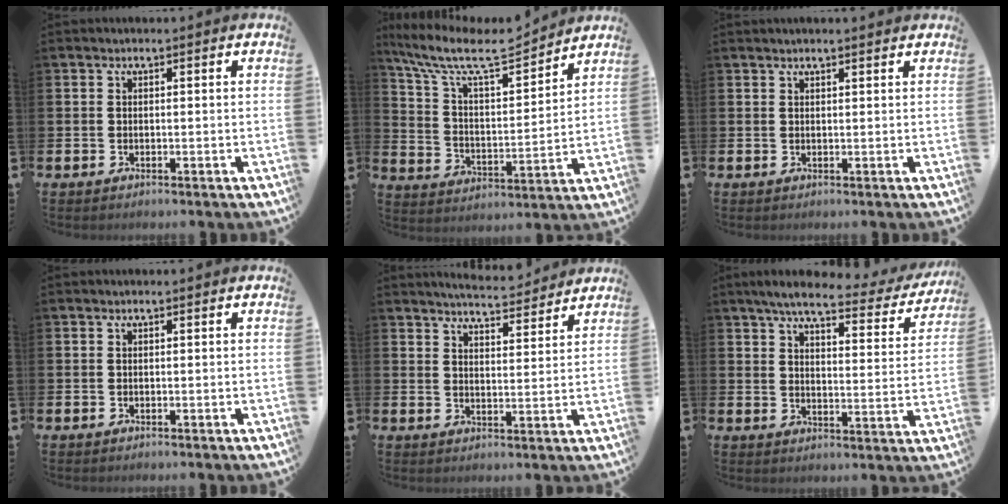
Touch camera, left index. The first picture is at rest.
{"total": 10.1, "force": [8.7, 2.4, 4.6], "torque": [-0.125, -0.053, 0.145]}
{"total": 1.0, "force": [0.9, -0.1, 0.3], "torque": [0.002, -0.003, 0.015]}
{"total": 0.0}
{"total": 5.3, "force": [5.3, 0.2, 0.4], "torque": [-0.014, -0.038, 0.092]}
{"total": 6.4, "force": [5.4, 1.2, 3.1], "torque": [-0.067, -0.032, 0.085]}